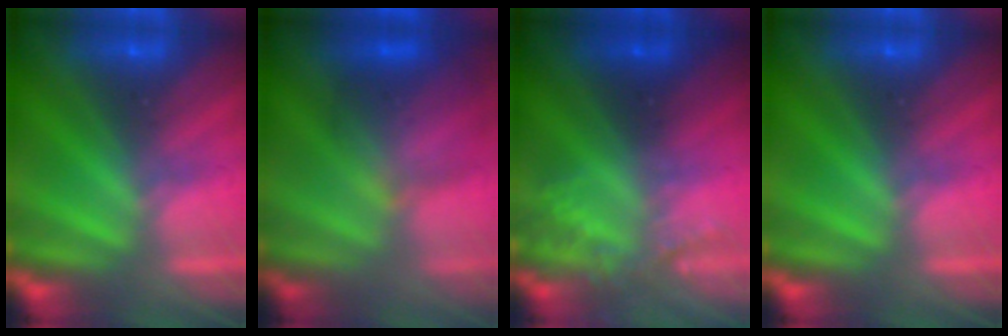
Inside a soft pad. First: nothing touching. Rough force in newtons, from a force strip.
{"total": 4.6}
{"total": 1.9}
{"total": 0.0}